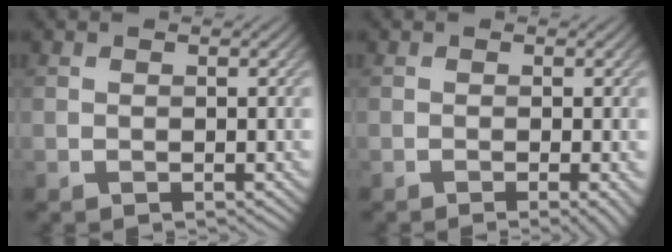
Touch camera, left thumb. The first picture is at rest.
{"total": 2.2, "force": [-0.8, 0.3, 2.0], "torque": [-0.026, -0.001, -0.016]}